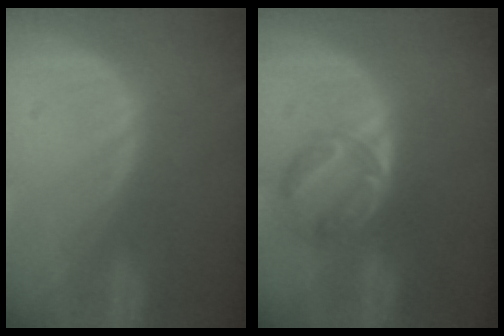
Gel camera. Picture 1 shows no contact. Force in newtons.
{"total": 5.8, "press": 5.5, "slide": 1.7}